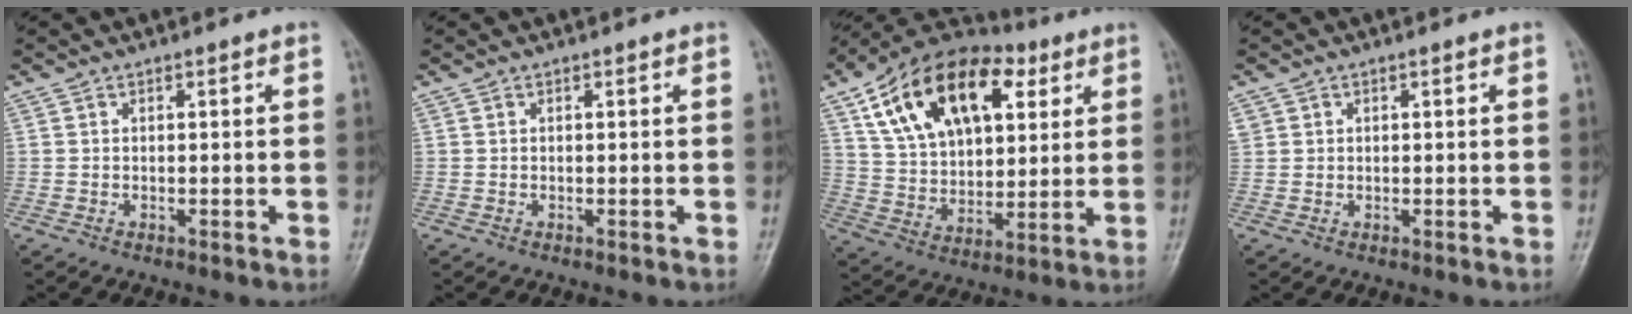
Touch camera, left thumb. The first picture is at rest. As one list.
[{"total": 0.0}, {"total": 22.6, "force": [9.6, 13.5, 15.4], "torque": [-0.228, -0.004, 0.162]}, {"total": 1.9, "force": [0.6, 1.8, 0.4], "torque": [0.006, 0.003, 0.013]}]